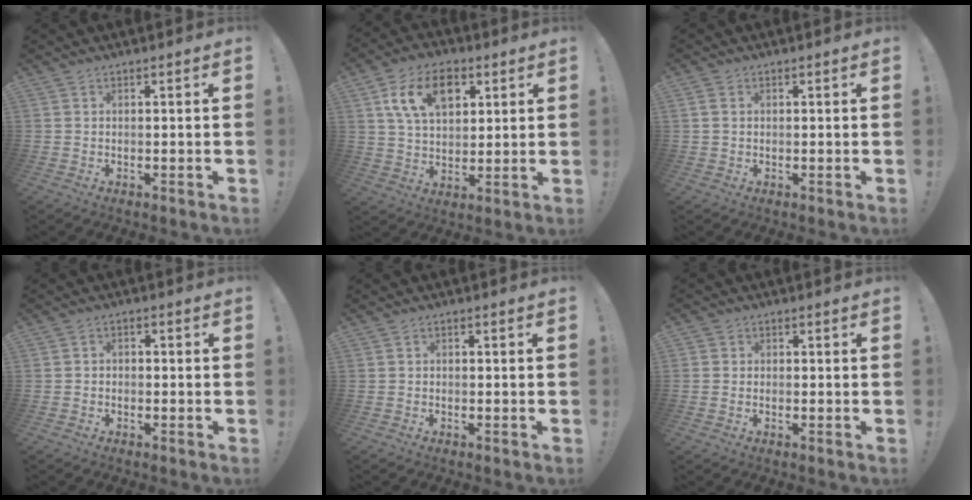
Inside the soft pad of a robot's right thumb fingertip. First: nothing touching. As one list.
[{"total": 14.5, "force": [6.0, 9.5, 9.3], "torque": [-0.141, -0.006, 0.114]}, {"total": 1.6, "force": [0.5, 1.2, 0.9], "torque": [-0.014, 0.002, 0.009]}, {"total": 2.0, "force": [-1.6, 1.1, 0.7], "torque": [-0.009, 0.009, -0.029]}, {"total": 1.0, "force": [-0.8, 0.5, 0.4], "torque": [-0.007, 0.004, -0.014]}, {"total": 1.2, "force": [-0.2, 1.2, 0.2], "torque": [0.005, 0.004, -0.007]}]